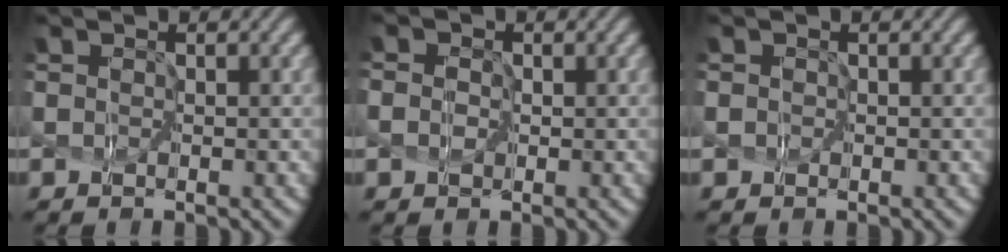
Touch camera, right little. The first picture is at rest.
{"total": 1.5, "force": [-0.2, 1.3, 0.7], "torque": [-0.012, 0.007, -0.006]}
{"total": 0.9, "force": [0.0, 0.9, 0.4], "torque": [0.004, 0.006, -0.006]}